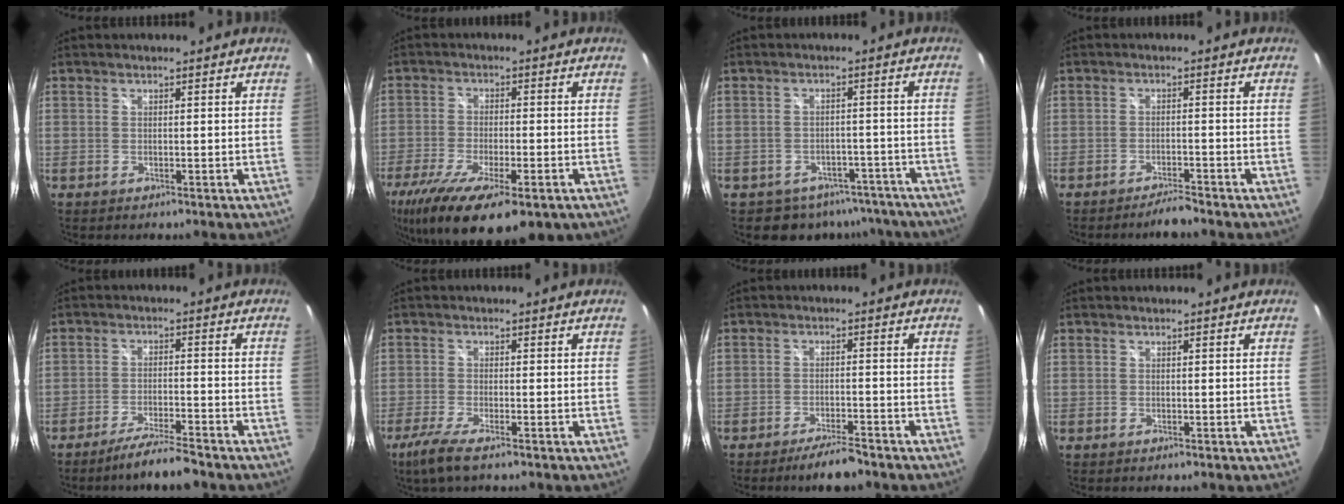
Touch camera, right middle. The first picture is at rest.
{"total": 18.7, "force": [-11.4, 6.2, 13.5], "torque": [-0.269, -0.070, -0.180]}
{"total": 8.1, "force": [-6.5, 4.7, 1.1], "torque": [-0.024, 0.011, -0.082]}
{"total": 3.2, "force": [-3.0, 0.3, 1.1], "torque": [-0.035, -0.005, -0.052]}
{"total": 6.8, "force": [-5.9, 0.1, 3.2], "torque": [-0.073, -0.004, -0.100]}
{"total": 5.6, "force": [-3.7, 0.5, 4.2], "torque": [-0.102, -0.018, -0.072]}
{"total": 5.5, "force": [-4.7, 0.8, 2.8], "torque": [-0.063, -0.003, -0.079]}
{"total": 0.0}